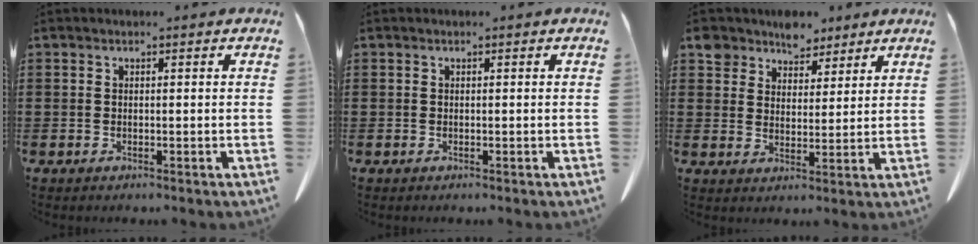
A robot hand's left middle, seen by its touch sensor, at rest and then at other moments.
{"total": 0.0}
{"total": 6.2, "force": [5.2, 3.3, 0.6], "torque": [-0.034, -0.016, 0.099]}